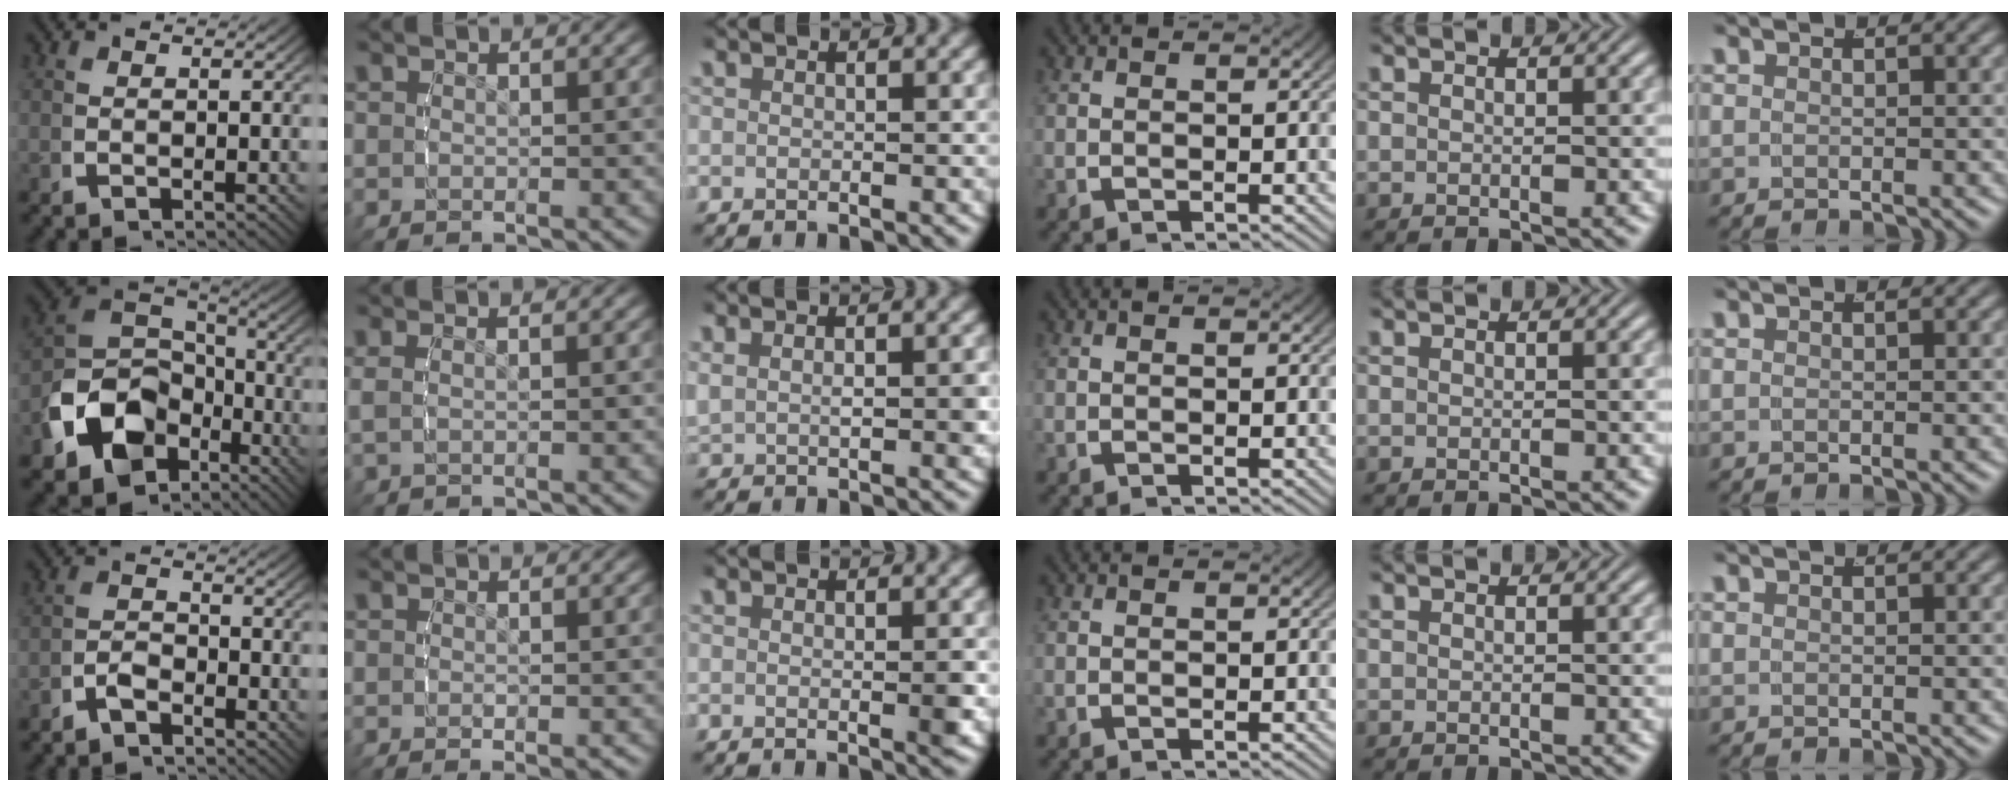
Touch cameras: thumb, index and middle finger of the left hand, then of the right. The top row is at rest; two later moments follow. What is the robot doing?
{"motion": "lift_and_place", "object": "bottle cap"}